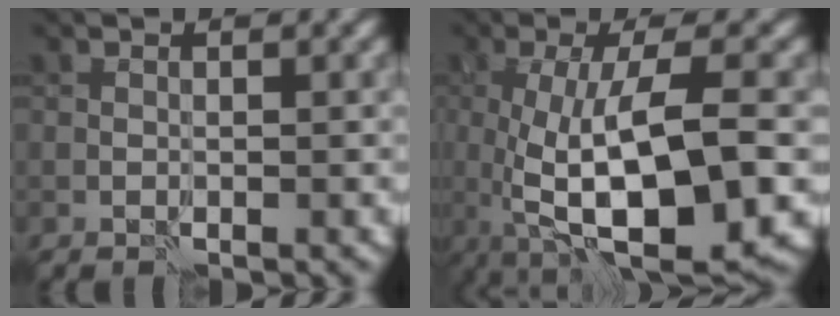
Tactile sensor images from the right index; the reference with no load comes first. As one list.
[{"total": 11.4, "force": [-1.6, 3.7, 10.7], "torque": [-0.174, -0.013, -0.023]}]